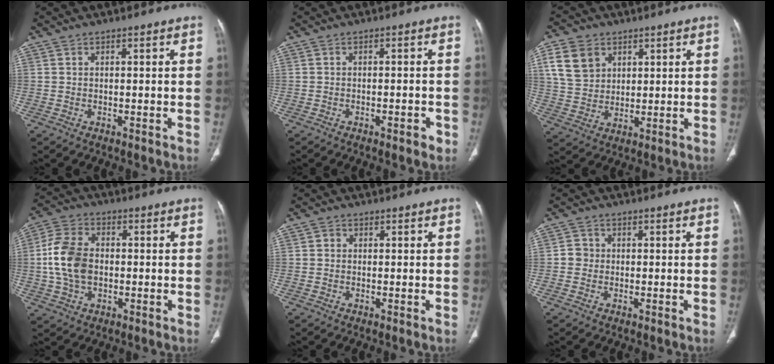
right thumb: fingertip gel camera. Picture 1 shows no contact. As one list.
[{"total": 2.3, "force": [-1.3, 0.7, 1.8], "torque": [-0.024, 0.005, -0.016]}, {"total": 9.8, "force": [4.2, 7.5, 4.8], "torque": [-0.075, -0.011, 0.089]}, {"total": 11.4, "force": [-0.1, 7.8, 8.2], "torque": [-0.156, 0.013, -0.004]}, {"total": 1.3, "force": [0.2, 1.2, 0.3], "torque": [0.000, 0.002, 0.003]}, {"total": 2.5, "force": [-0.2, 2.4, 0.6], "torque": [0.005, 0.008, -0.007]}]